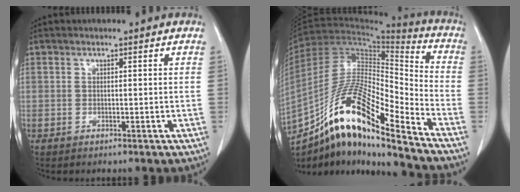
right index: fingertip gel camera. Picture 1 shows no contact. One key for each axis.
{"total": 21.0, "fx": -14.7, "fy": 3.0, "fz": 14.6, "tx": -0.293, "ty": -0.002, "tz": -0.269}